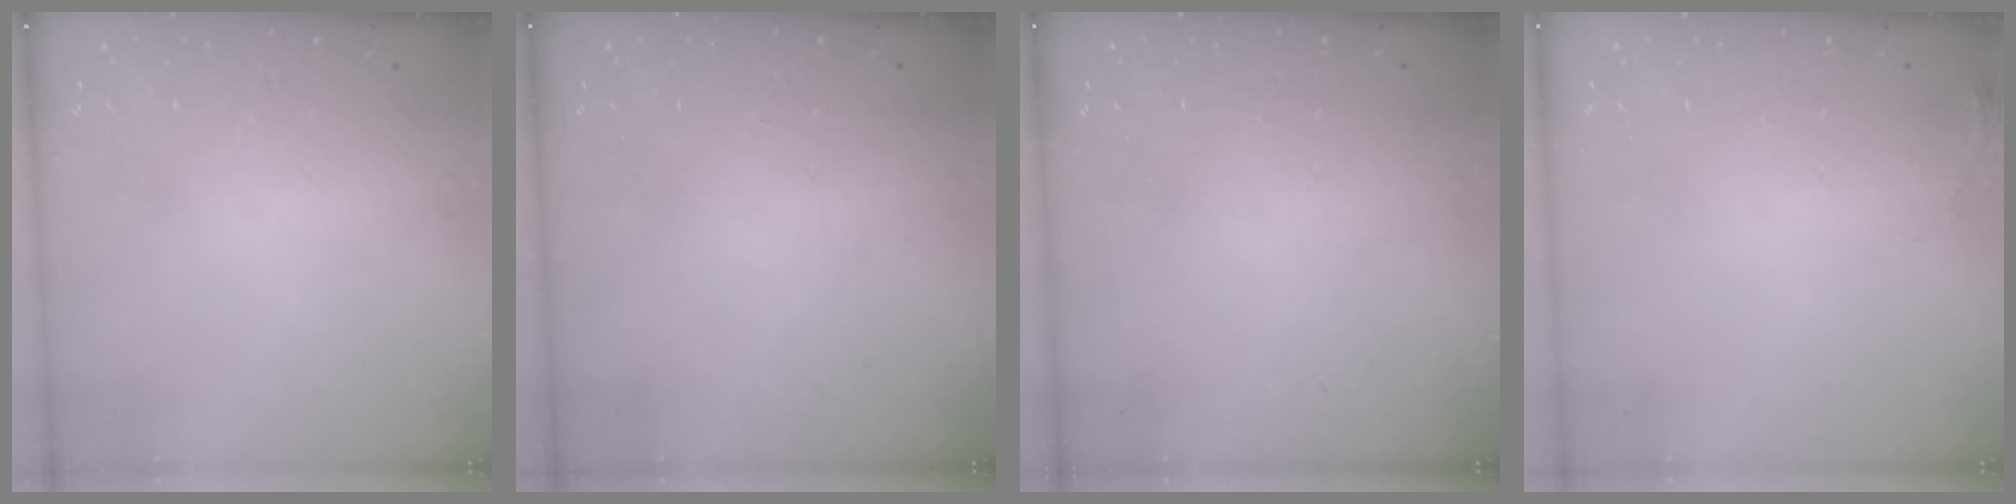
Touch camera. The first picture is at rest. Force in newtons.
{"total": 0.0}
{"total": 0.0}
{"total": 3.7, "press": 3.7, "slide": 0.5}